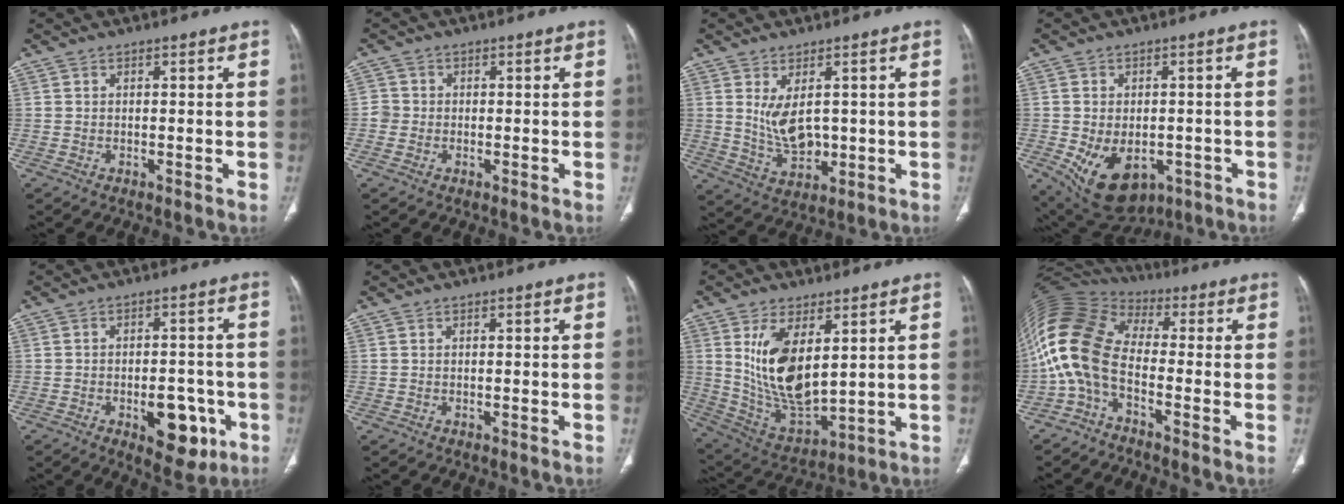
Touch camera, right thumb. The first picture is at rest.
{"total": 2.1, "force": [-0.4, 2.1, 0.3], "torque": [0.007, 0.008, -0.013]}
{"total": 7.1, "force": [1.3, 4.1, 5.6], "torque": [-0.090, -0.015, 0.041]}
{"total": 13.2, "force": [-4.6, 8.8, 8.6], "torque": [-0.135, 0.001, -0.048]}
{"total": 9.9, "force": [-3.8, 5.4, 7.4], "torque": [-0.069, 0.015, -0.042]}
{"total": 0.0}
{"total": 15.3, "force": [4.4, 7.5, 12.6], "torque": [-0.223, -0.028, 0.107]}
{"total": 13.3, "force": [-2.9, 7.4, 10.6], "torque": [-0.230, 0.063, -0.074]}